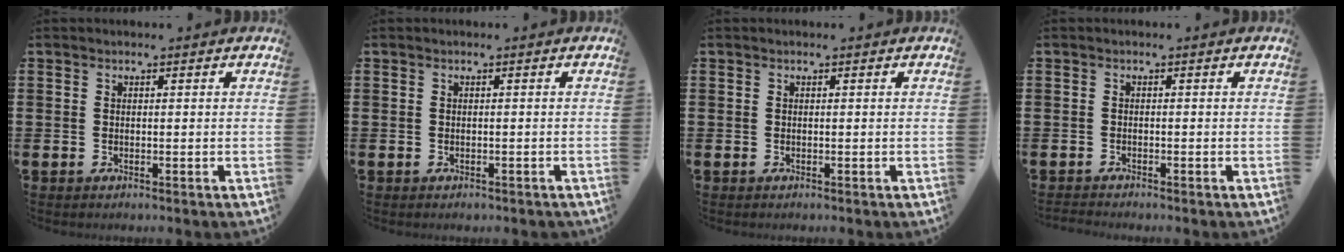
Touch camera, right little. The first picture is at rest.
{"total": 0.0}
{"total": 0.0}
{"total": 0.7, "force": [-0.7, 0.0, 0.1], "torque": [-0.002, -0.003, -0.014]}